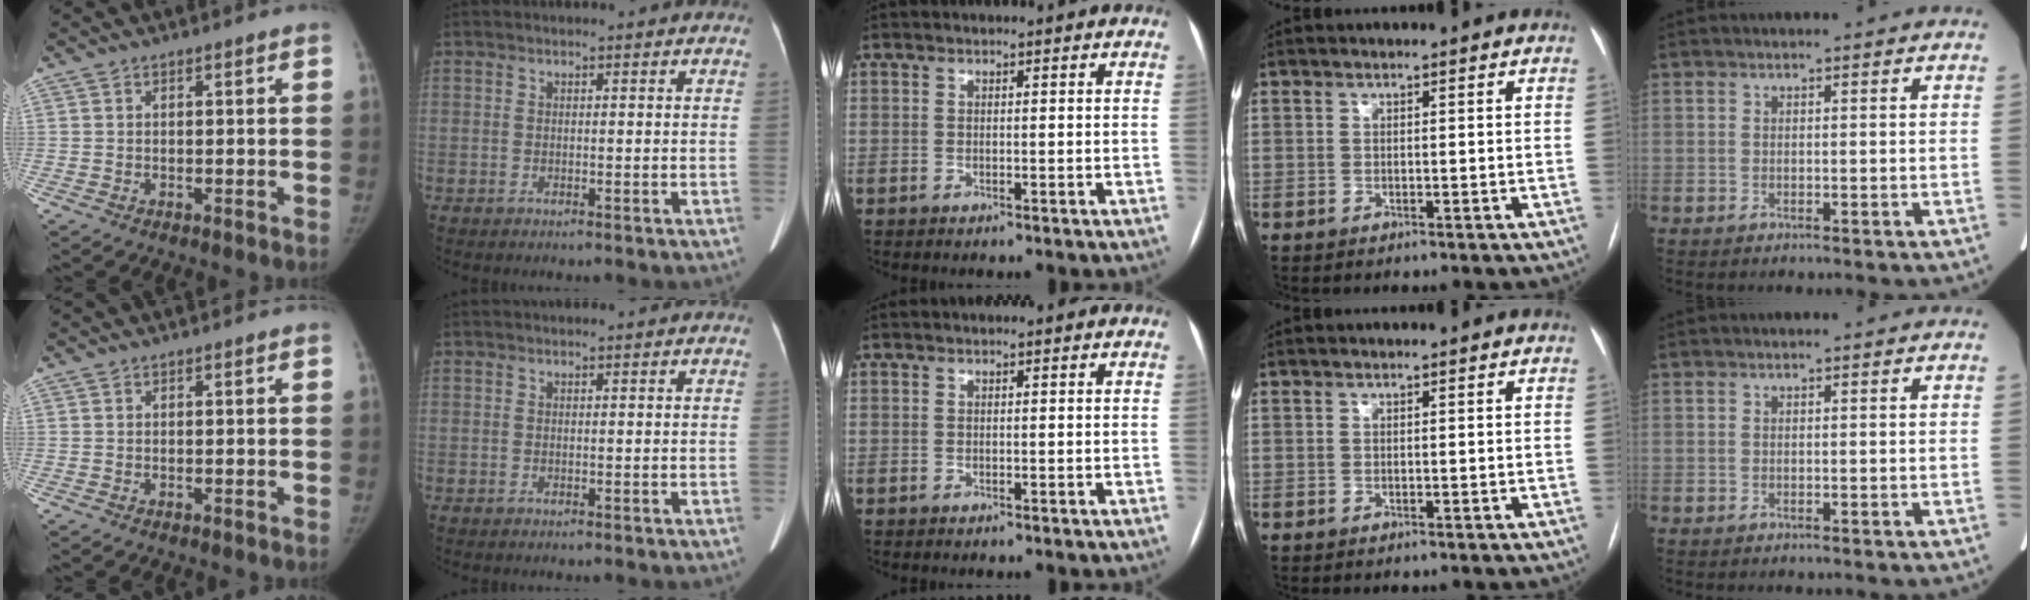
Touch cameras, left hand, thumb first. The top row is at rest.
{}